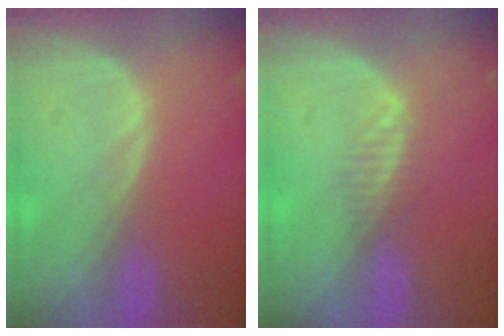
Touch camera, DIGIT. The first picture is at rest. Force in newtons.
{"total": 2.0, "press": 1.8, "slide": 0.8}